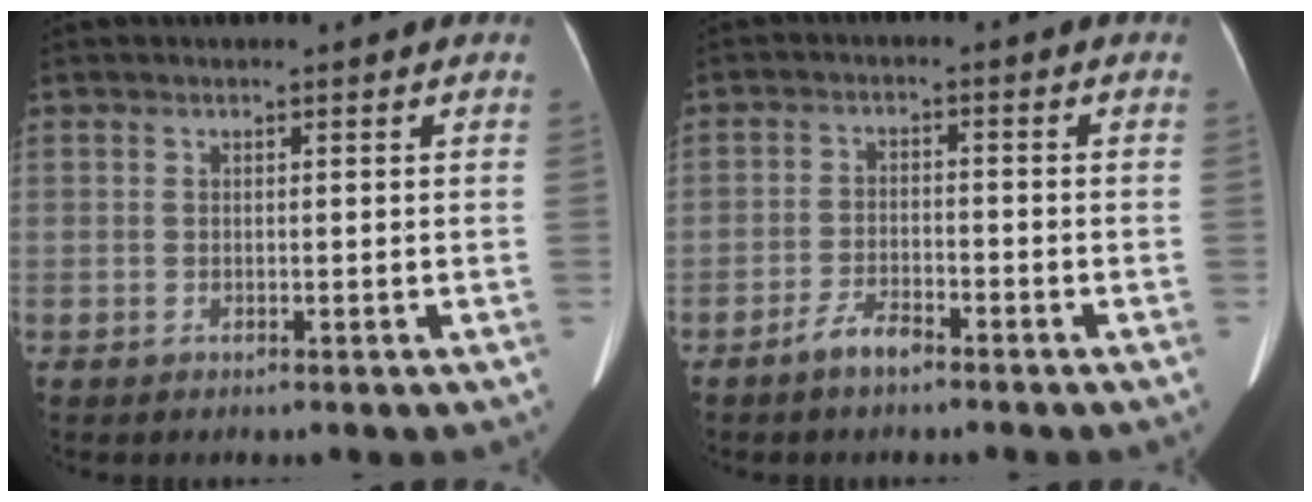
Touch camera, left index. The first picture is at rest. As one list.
[{"total": 3.6, "force": [-2.9, 0.9, 2.0], "torque": [-0.042, 0.000, -0.053]}]